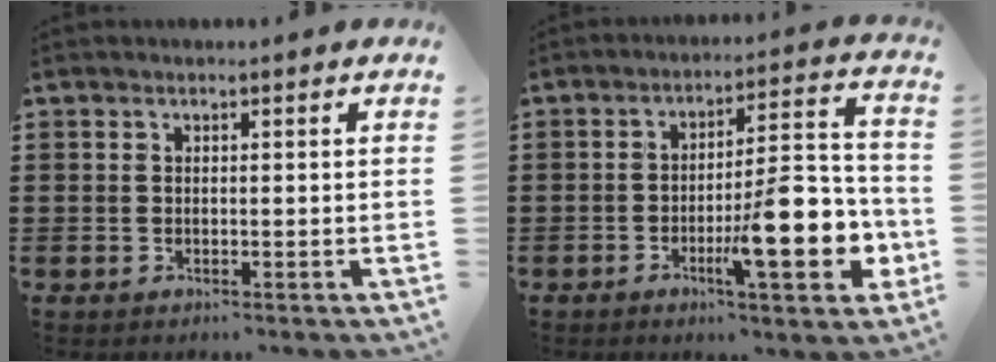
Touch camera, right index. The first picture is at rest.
{"total": 13.1, "force": [-4.5, 3.6, 11.7], "torque": [-0.167, -0.002, -0.075]}